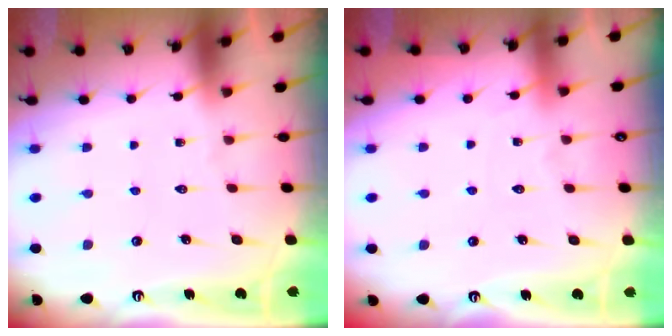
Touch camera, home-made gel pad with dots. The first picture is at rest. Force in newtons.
{"total": 3.0, "press": 2.9, "slide": 0.4}